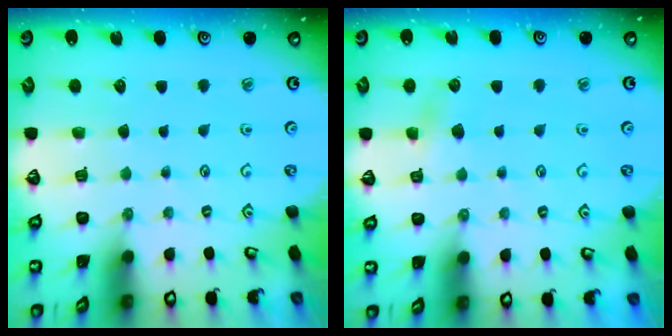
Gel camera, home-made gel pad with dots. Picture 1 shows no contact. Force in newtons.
{"total": 3.9, "press": 3.8, "slide": 0.5}